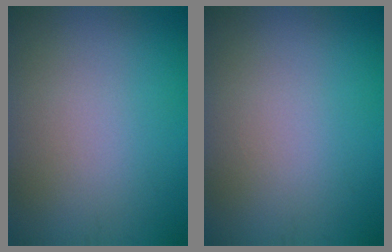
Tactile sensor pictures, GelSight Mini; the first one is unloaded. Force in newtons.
{"total": 0.0}